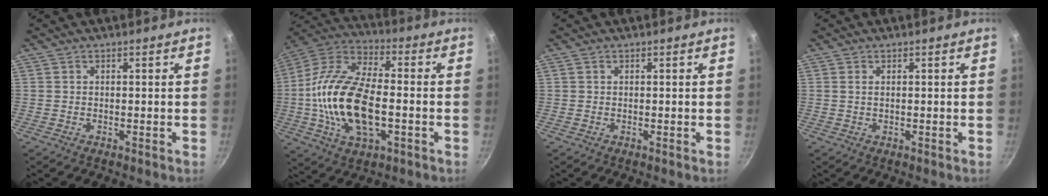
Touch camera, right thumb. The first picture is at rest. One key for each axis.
{"total": 20.6, "fx": -2.9, "fy": 10.5, "fz": 17.5, "tx": -0.329, "ty": 0.032, "tz": -0.064}
{"total": 0.0}
{"total": 0.9, "fx": 0.3, "fy": 0.5, "fz": 0.7, "tx": -0.014, "ty": 0.001, "tz": 0.003}